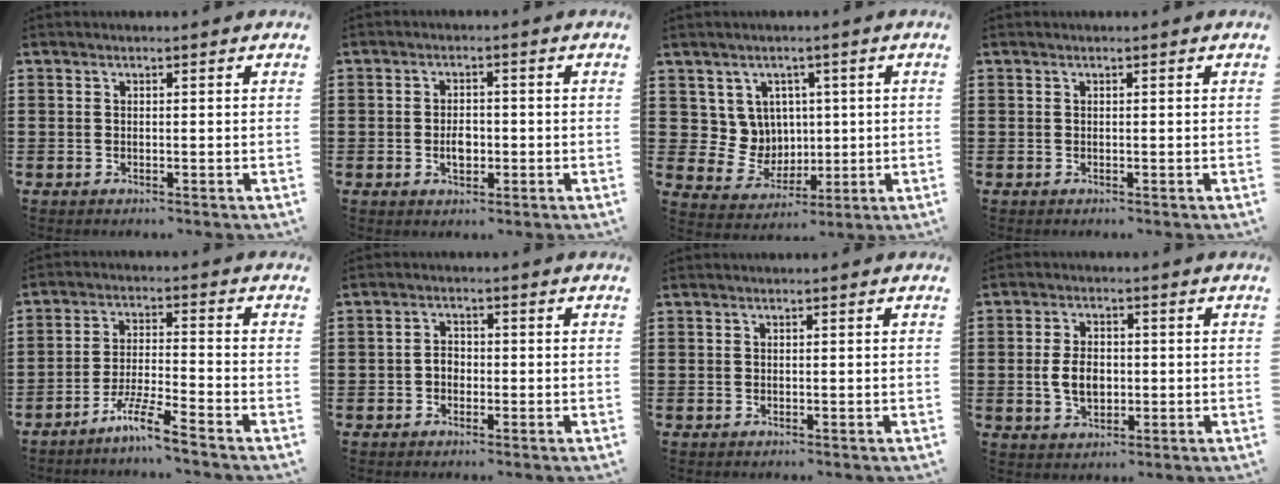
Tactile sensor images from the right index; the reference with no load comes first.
{"total": 3.2, "force": [-0.6, 1.9, 2.5], "torque": [-0.041, 0.000, -0.012]}
{"total": 6.4, "force": [2.2, 5.9, 1.3], "torque": [-0.049, -0.002, 0.044]}
{"total": 0.0}
{"total": 6.4, "force": [-5.2, -0.3, 3.7], "torque": [-0.090, -0.011, -0.103]}
{"total": 1.9, "force": [-0.6, 1.4, 1.2], "torque": [-0.024, 0.005, -0.014]}
{"total": 0.0}
{"total": 5.0, "force": [-0.4, 3.2, 3.9], "torque": [-0.083, 0.000, -0.013]}